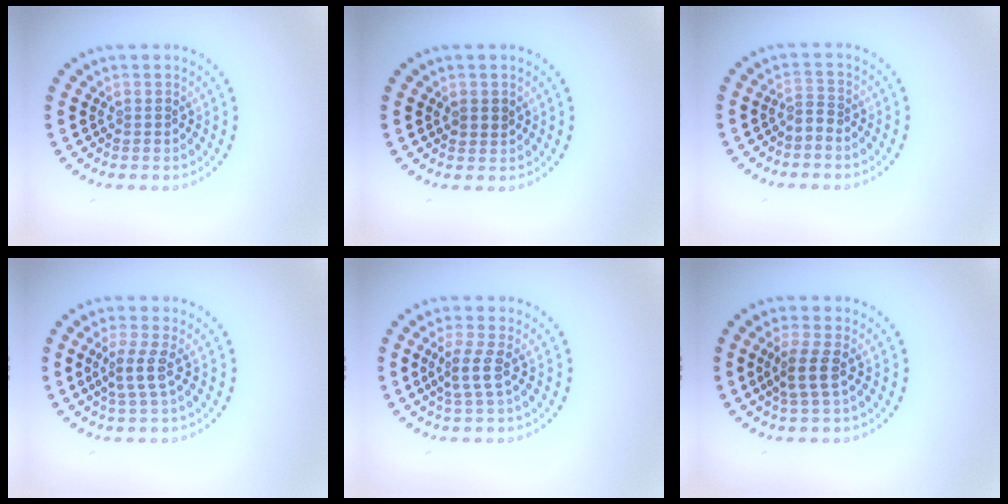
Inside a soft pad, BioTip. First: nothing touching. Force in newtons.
{"total": 1.3, "press": 1.2, "slide": 0.4}
{"total": 1.1, "press": 0.5, "slide": 0.9}
{"total": 2.1, "press": 1.6, "slide": 1.4}
{"total": 2.2, "press": 1.6, "slide": 1.5}
{"total": 2.3, "press": 1.8, "slide": 1.3}